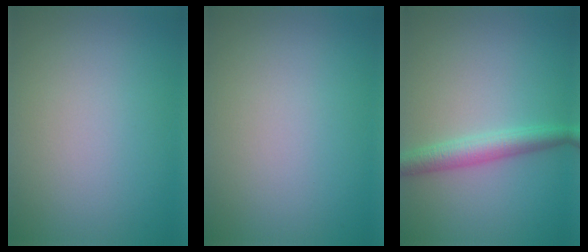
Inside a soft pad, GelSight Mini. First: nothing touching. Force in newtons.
{"total": 0.0}
{"total": 3.0, "press": 3.0, "slide": 0.1}